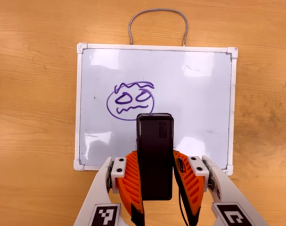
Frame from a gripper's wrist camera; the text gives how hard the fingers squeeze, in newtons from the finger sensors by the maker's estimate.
{"total": 4.4, "left": 3.3, "right": 5.6}